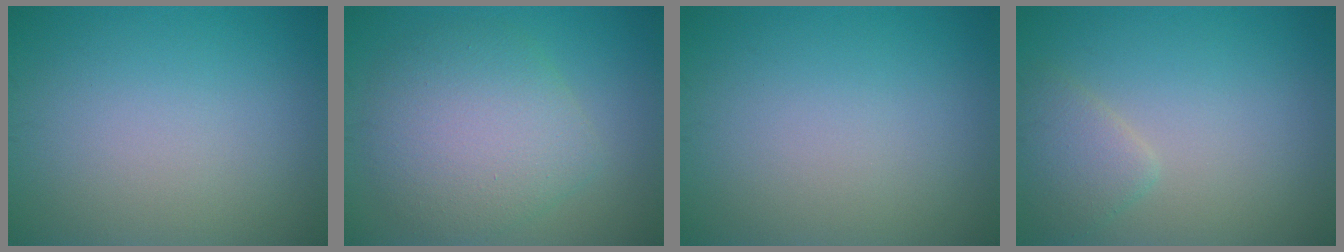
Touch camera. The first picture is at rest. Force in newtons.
{"total": 5.9, "press": 5.9, "slide": 0.2}
{"total": 0.0}
{"total": 2.2, "press": 2.2, "slide": 0.1}